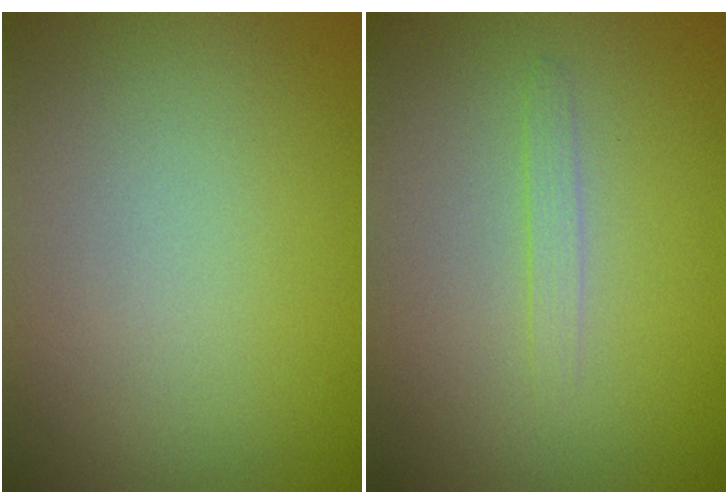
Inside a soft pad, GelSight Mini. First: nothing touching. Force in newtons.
{"total": 0.9, "press": 0.9, "slide": 0.1}